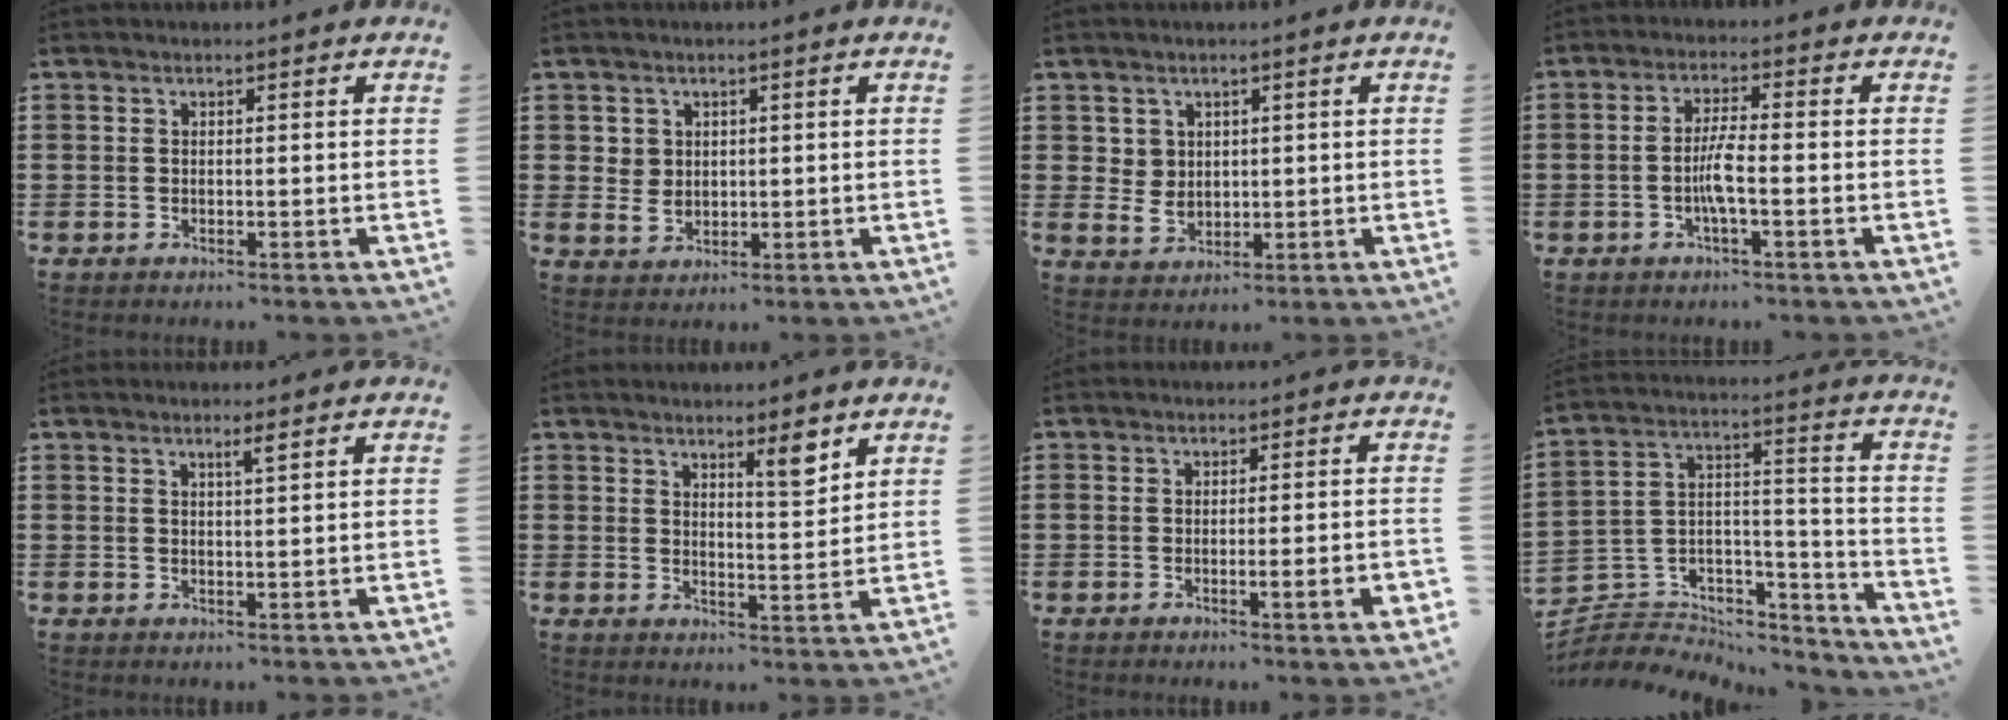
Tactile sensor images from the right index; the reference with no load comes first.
{"total": 2.5, "force": [1.0, 2.3, 0.3], "torque": [-0.017, 0.009, 0.017]}
{"total": 2.9, "force": [1.3, 2.5, 0.6], "torque": [-0.023, 0.009, 0.024]}
{"total": 4.3, "force": [-1.2, 0.4, 4.1], "torque": [-0.089, -0.007, -0.029]}
{"total": 1.5, "force": [0.9, 0.1, 1.2], "torque": [-0.015, -0.003, 0.013]}
{"total": 4.6, "force": [3.4, 0.9, 3.0], "torque": [-0.040, -0.009, 0.053]}
{"total": 3.2, "force": [-1.2, -0.1, 2.9], "torque": [-0.047, -0.009, -0.020]}
{"total": 4.4, "force": [-3.1, 3.1, 0.6], "torque": [-0.026, -0.004, -0.064]}